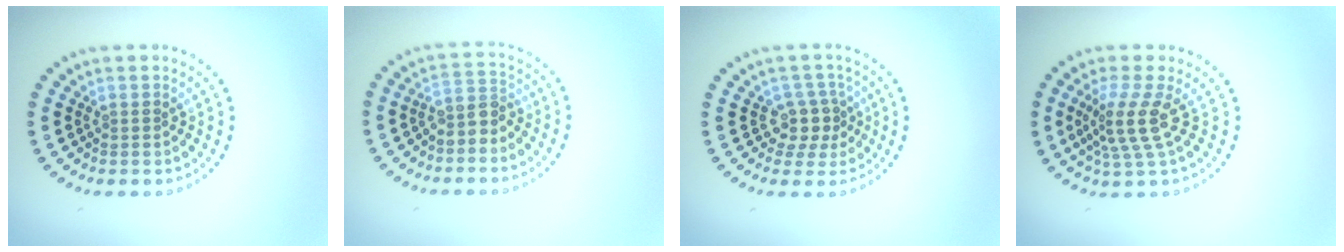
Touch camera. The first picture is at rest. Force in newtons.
{"total": 2.4, "press": 1.9, "slide": 1.5}
{"total": 2.7, "press": 2.1, "slide": 1.8}
{"total": 3.6, "press": 2.7, "slide": 2.5}